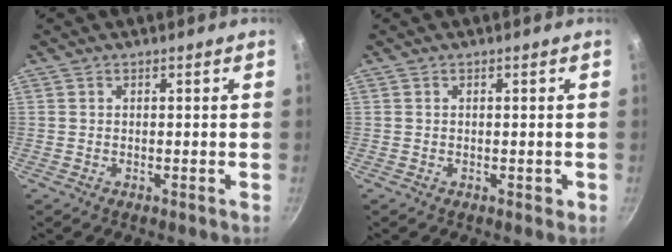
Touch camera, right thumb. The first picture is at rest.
{"total": 1.0, "force": [-0.1, 0.7, 0.7], "torque": [-0.004, 0.003, -0.001]}